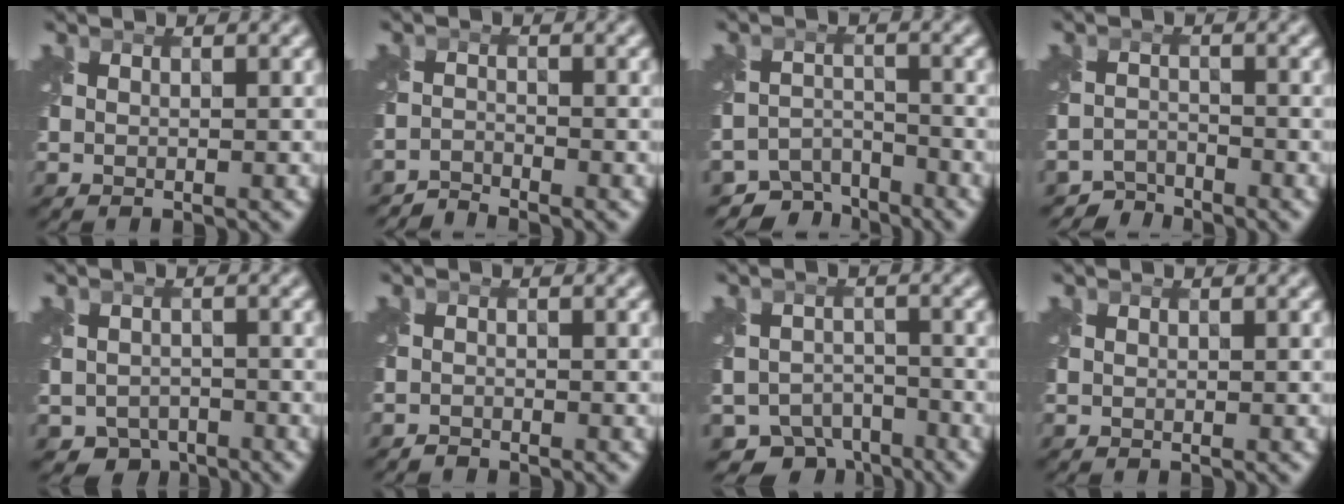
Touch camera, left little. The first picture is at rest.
{"total": 1.9, "force": [-1.8, -0.1, -0.3], "torque": [0.008, -0.001, -0.045]}
{"total": 4.6, "force": [-4.2, 1.8, 0.5], "torque": [0.000, -0.014, -0.074]}
{"total": 2.9, "force": [-2.8, 0.5, -0.4], "torque": [0.012, -0.003, -0.059]}
{"total": 3.5, "force": [-2.4, 2.4, 0.8], "torque": [-0.007, -0.013, -0.042]}
{"total": 0.8, "force": [-0.7, 0.2, 0.0], "torque": [0.001, -0.003, -0.017]}
{"total": 5.9, "force": [-4.8, 3.1, 1.3], "torque": [-0.011, -0.016, -0.077]}
{"total": 0.0}